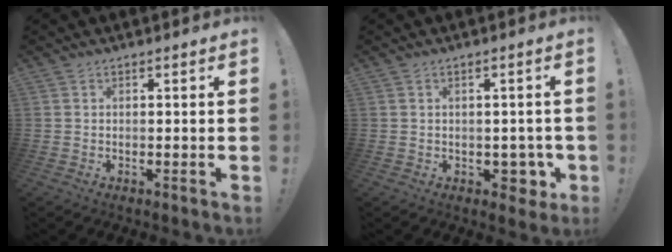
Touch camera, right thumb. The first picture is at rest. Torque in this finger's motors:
{"motor_torque": [-0.03, -0.13, 0.27, -0.52, -0.03]}